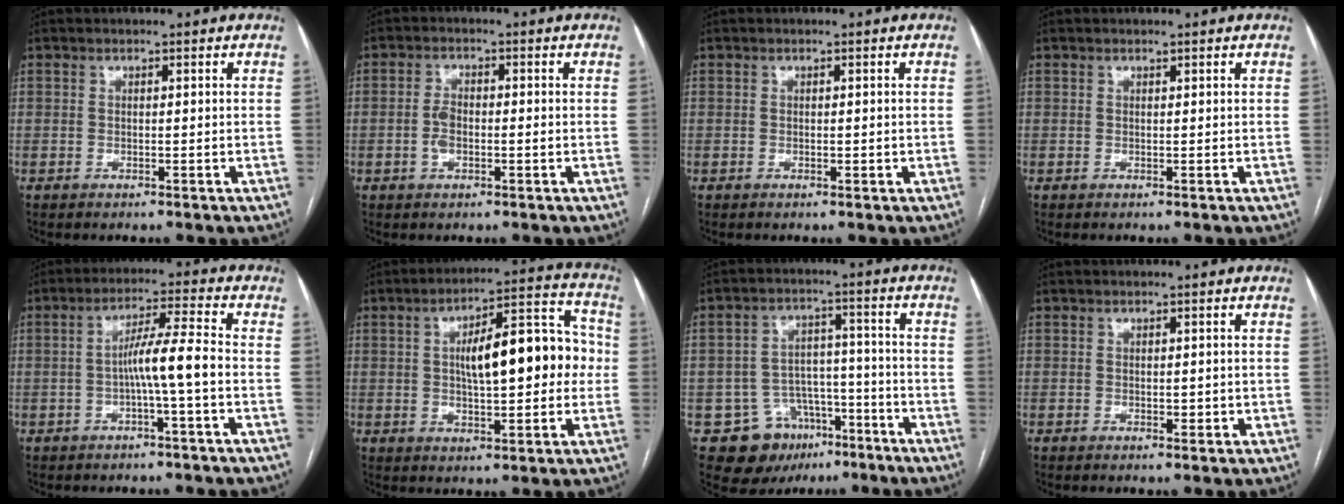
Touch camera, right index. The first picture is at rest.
{"total": 3.2, "force": [-0.6, 1.6, 2.8], "torque": [-0.062, 0.005, -0.013]}
{"total": 0.7, "force": [-0.1, 0.4, 0.6], "torque": [-0.010, -0.001, 0.001]}
{"total": 0.0}
{"total": 6.5, "force": [-1.4, -0.7, 6.3], "torque": [-0.111, 0.015, -0.024]}
{"total": 14.5, "force": [1.1, 4.5, 13.8], "torque": [-0.200, 0.041, 0.018]}
{"total": 11.8, "force": [-7.1, 8.4, 4.2], "torque": [-0.055, 0.050, -0.100]}
{"total": 1.5, "force": [-0.1, 0.9, 1.2], "torque": [-0.014, 0.000, 0.000]}